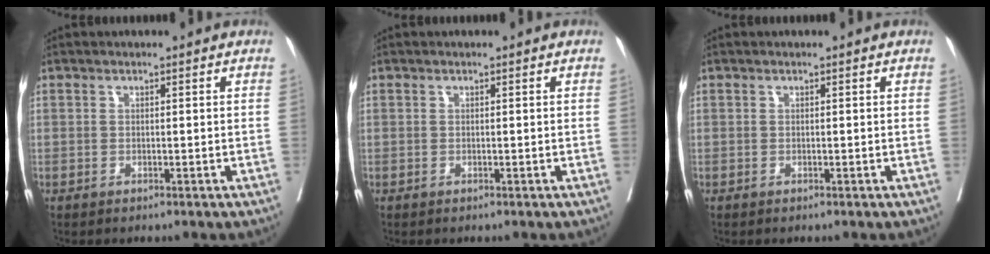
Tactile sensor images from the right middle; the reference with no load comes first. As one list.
[{"total": 0.0}, {"total": 0.0}]